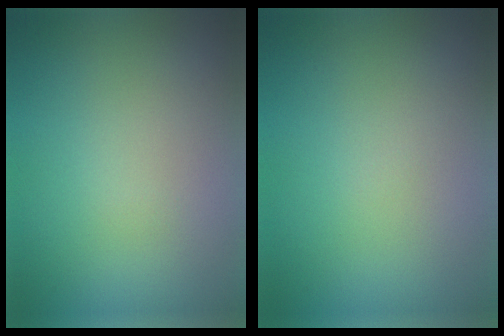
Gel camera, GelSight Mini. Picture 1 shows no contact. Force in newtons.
{"total": 0.0}